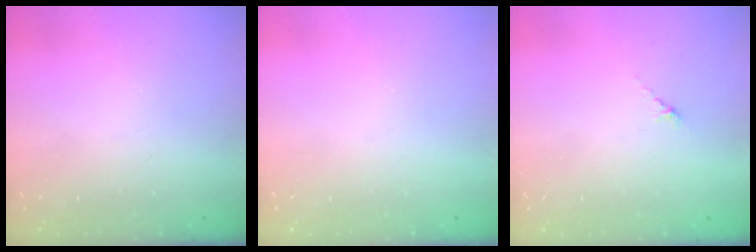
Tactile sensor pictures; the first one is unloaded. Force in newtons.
{"total": 0.0}
{"total": 2.7, "press": 2.7, "slide": 0.7}